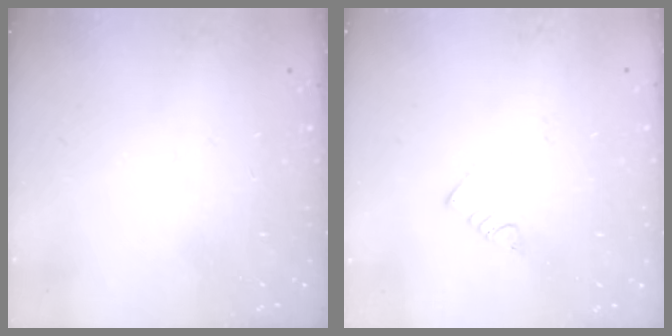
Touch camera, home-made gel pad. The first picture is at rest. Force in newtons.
{"total": 3.2, "press": 3.2, "slide": 0.2}